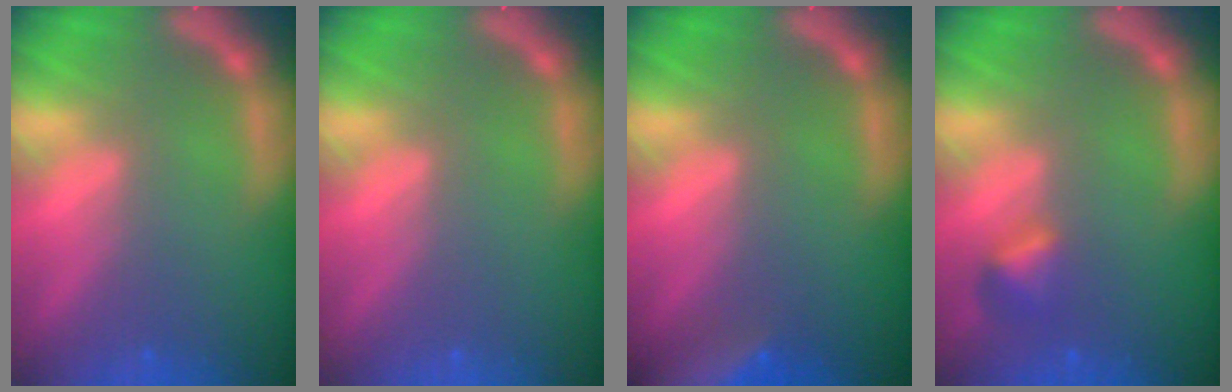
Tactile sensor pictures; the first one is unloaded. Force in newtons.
{"total": 0.0}
{"total": 9.4}
{"total": 1.9}